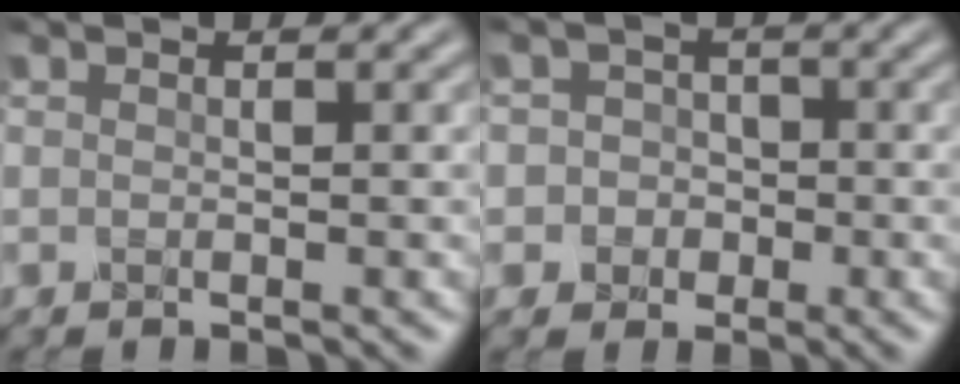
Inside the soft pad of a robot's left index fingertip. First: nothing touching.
{"total": 3.4, "force": [-0.6, 3.3, 0.7], "torque": [0.019, 0.012, -0.031]}